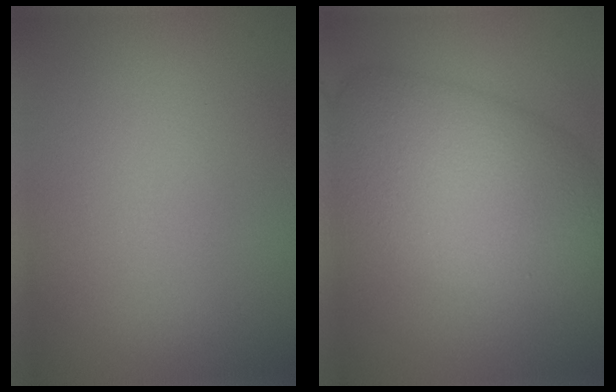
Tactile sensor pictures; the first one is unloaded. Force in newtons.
{"total": 10.6, "press": 10.6, "slide": 0.1}